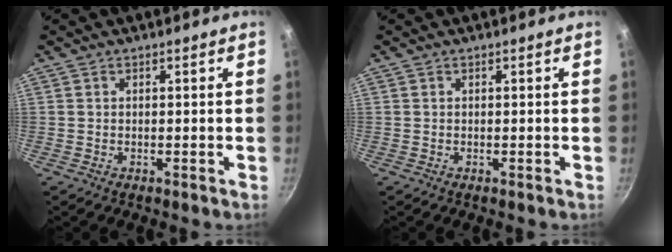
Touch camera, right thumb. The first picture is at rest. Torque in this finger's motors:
{"motor_torque": [0.00, 0.00, 0.00, 0.00, 0.00]}